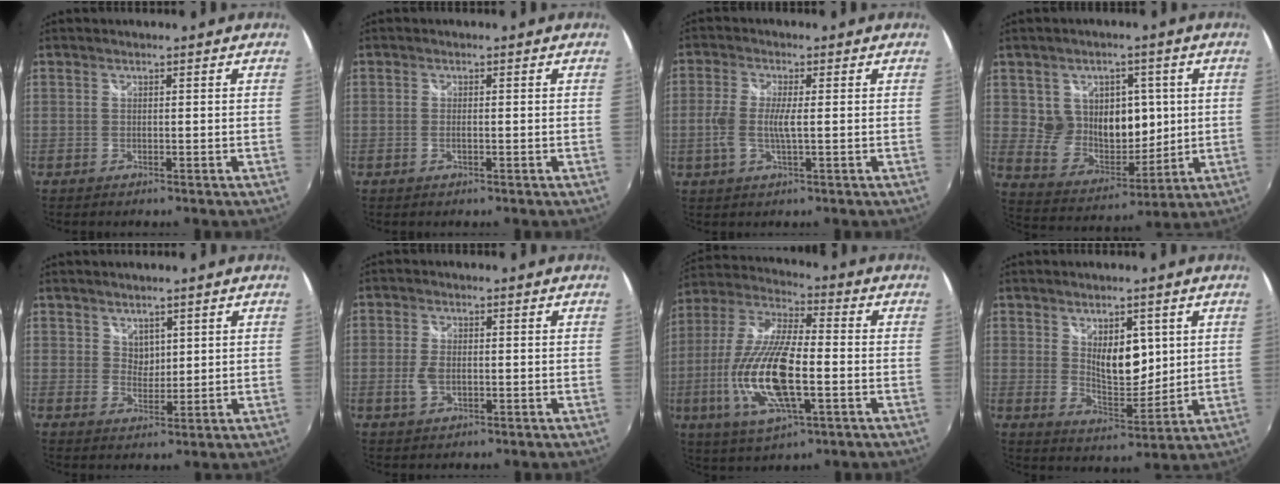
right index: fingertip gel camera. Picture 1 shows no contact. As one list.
[{"total": 1.2, "force": [-0.2, 0.4, 1.1], "torque": [-0.022, -0.001, -0.006]}, {"total": 5.8, "force": [-0.6, 1.5, 5.5], "torque": [-0.115, -0.003, -0.014]}, {"total": 12.7, "force": [2.5, 10.5, 6.7], "torque": [-0.122, 0.001, 0.062]}, {"total": 2.5, "force": [1.6, 1.8, 0.5], "torque": [-0.003, 0.001, 0.030]}, {"total": 3.9, "force": [-0.7, 2.2, 3.1], "torque": [-0.068, -0.002, -0.014]}, {"total": 18.9, "force": [-4.3, 6.2, 17.3], "torque": [-0.360, -0.015, -0.082]}, {"total": 8.7, "force": [2.9, 4.6, 6.8], "torque": [-0.099, -0.010, 0.057]}]